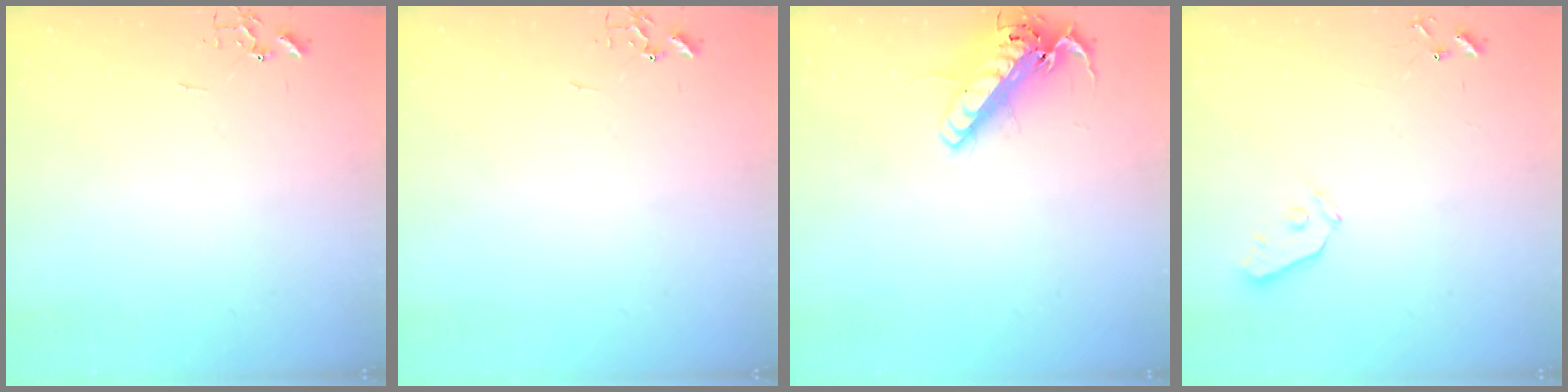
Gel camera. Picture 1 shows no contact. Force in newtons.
{"total": 0.0}
{"total": 16.4, "press": 16.2, "slide": 2.7}
{"total": 5.7, "press": 5.7, "slide": 0.4}